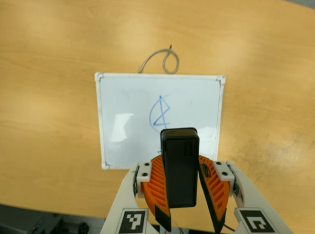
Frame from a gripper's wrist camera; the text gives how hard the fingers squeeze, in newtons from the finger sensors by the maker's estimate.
{"total": 7.6, "left": 8.0, "right": 7.1}